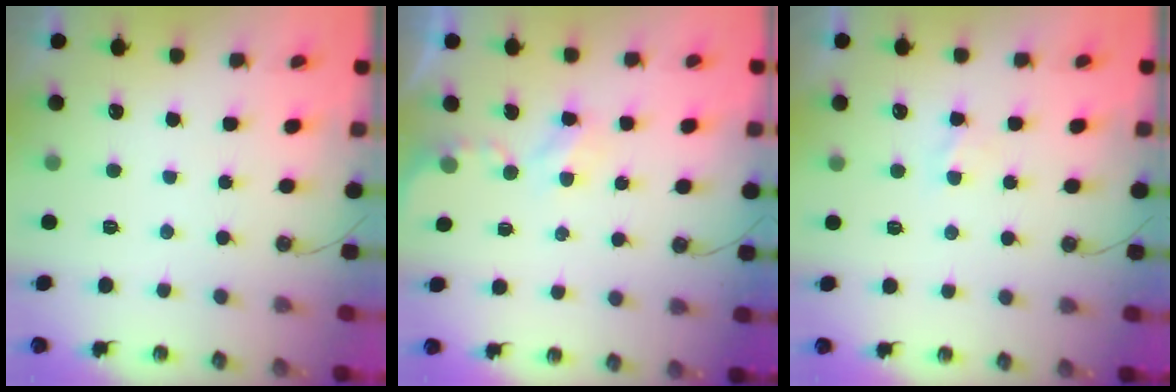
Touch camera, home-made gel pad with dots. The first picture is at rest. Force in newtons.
{"total": 2.7, "press": 2.7, "slide": 0.5}
{"total": 2.3, "press": 2.3, "slide": 0.4}